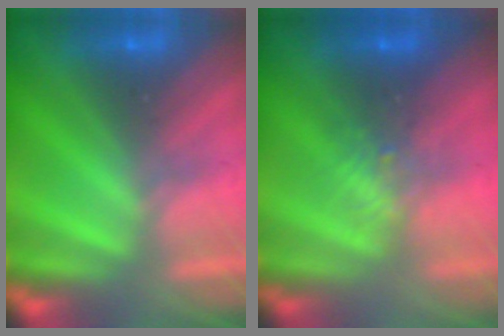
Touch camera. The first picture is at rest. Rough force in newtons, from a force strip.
{"total": 2.2}